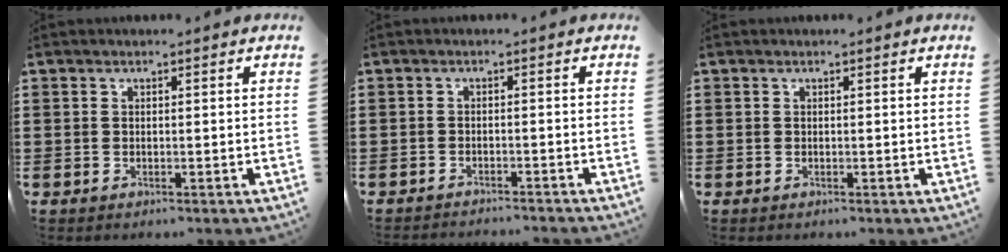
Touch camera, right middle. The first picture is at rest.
{"total": 1.4, "force": [-1.4, -0.1, 0.1], "torque": [-0.003, 0.005, -0.029]}
{"total": 0.0}